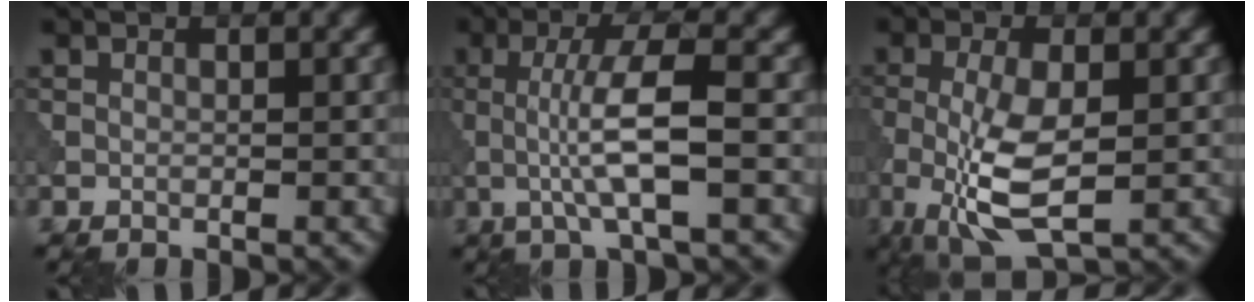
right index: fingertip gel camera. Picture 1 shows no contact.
{"total": 5.6, "force": [-0.4, 1.0, 5.5], "torque": [-0.105, 0.009, -0.011]}
{"total": 6.4, "force": [-1.0, 2.4, 5.9], "torque": [-0.132, -0.009, -0.016]}